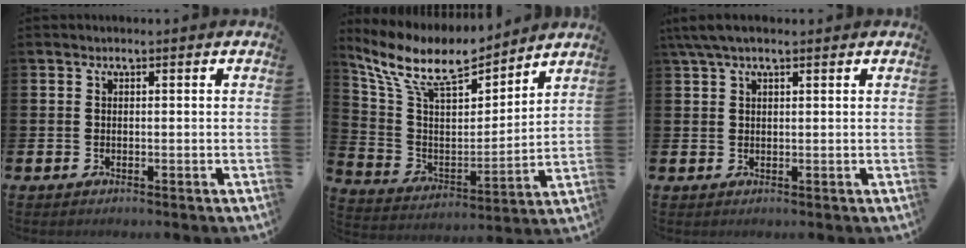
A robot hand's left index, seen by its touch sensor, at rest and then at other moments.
{"total": 10.6, "force": [9.1, 3.2, 4.3], "torque": [-0.130, -0.056, 0.161]}
{"total": 3.3, "force": [2.3, 1.0, 2.1], "torque": [-0.041, 0.002, 0.041]}